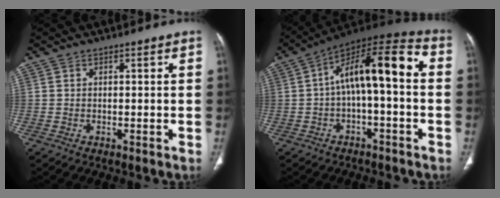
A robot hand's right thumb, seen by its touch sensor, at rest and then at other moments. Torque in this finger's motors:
{"motor_torque": [-0.95, 1.26, 0.94, -0.56, 0.20]}